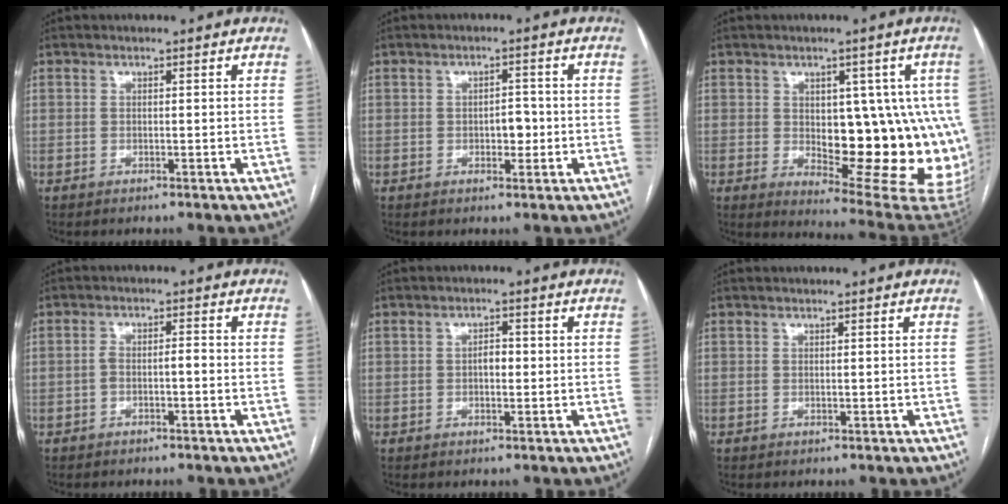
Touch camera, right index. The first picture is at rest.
{"total": 2.9, "force": [-0.4, 1.6, 2.3], "torque": [-0.028, 0.007, -0.003]}
{"total": 16.4, "force": [-0.3, 6.5, 15.0], "torque": [-0.131, 0.008, 0.017]}
{"total": 2.4, "force": [-0.9, 0.8, 2.1], "torque": [-0.038, 0.014, -0.013]}
{"total": 2.1, "force": [-0.1, 1.2, 1.8], "torque": [-0.025, 0.006, -0.002]}
{"total": 0.0}